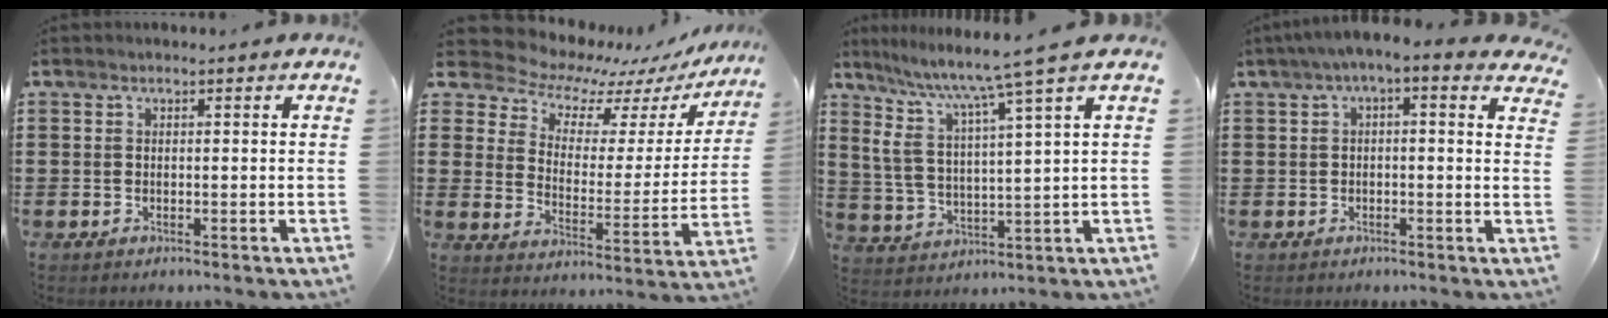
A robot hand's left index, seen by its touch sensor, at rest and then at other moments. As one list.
[{"total": 7.9, "force": [7.1, 2.9, 1.9], "torque": [-0.062, -0.056, 0.118]}, {"total": 8.0, "force": [5.9, -0.3, 5.4], "torque": [-0.131, -0.040, 0.092]}, {"total": 2.4, "force": [0.6, 0.5, 2.3], "torque": [-0.045, -0.001, 0.005]}]